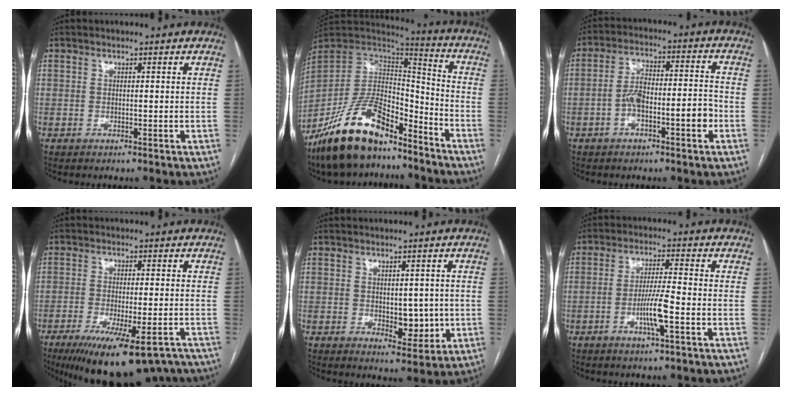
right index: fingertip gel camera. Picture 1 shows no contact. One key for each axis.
{"total": 20.0, "fx": -14.5, "fy": 7.4, "fz": 11.5, "tx": -0.233, "ty": 0.011, "tz": -0.265}
{"total": 8.7, "fx": -3.0, "fy": 2.5, "fz": 7.7, "tx": -0.137, "ty": 0.033, "tz": -0.049}
{"total": 18.4, "fx": -14.4, "fy": 3.5, "fz": 10.8, "tx": -0.133, "ty": -0.026, "tz": -0.200}
{"total": 5.4, "fx": -0.4, "fy": 3.0, "fz": 4.5, "tx": -0.054, "ty": -0.004, "tz": 0.005}
{"total": 6.2, "fx": -2.3, "fy": -0.1, "fz": 5.8, "tx": -0.113, "ty": -0.005, "tz": -0.043}